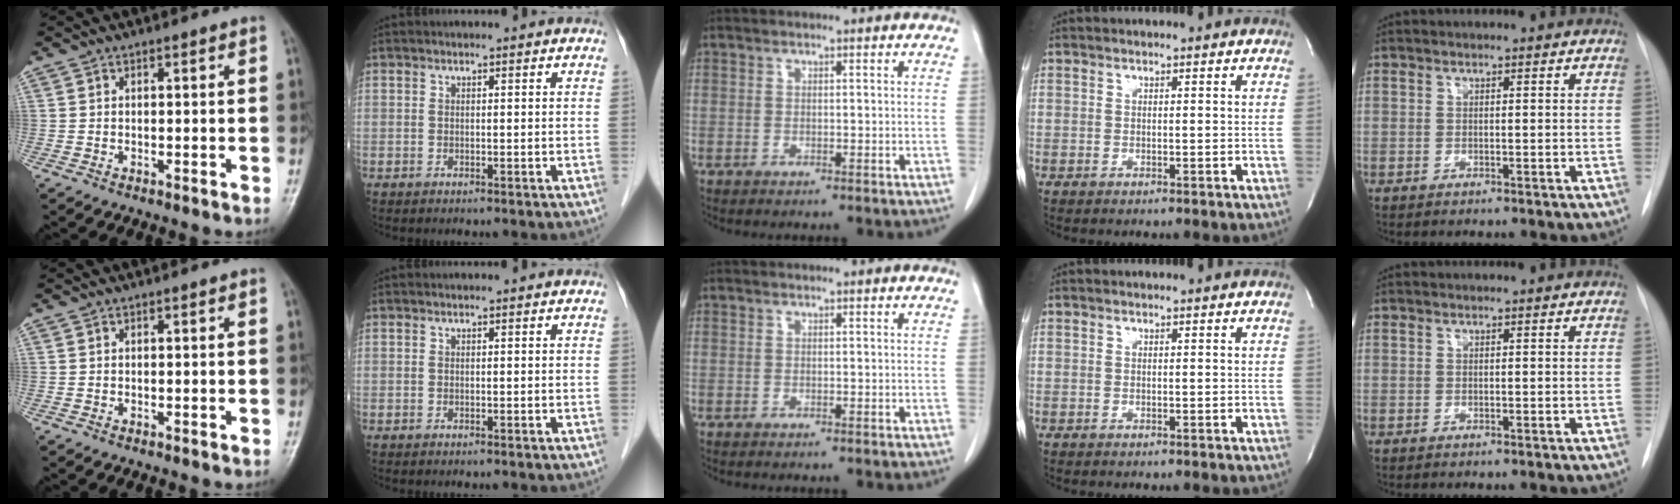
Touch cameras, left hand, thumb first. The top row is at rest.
{}